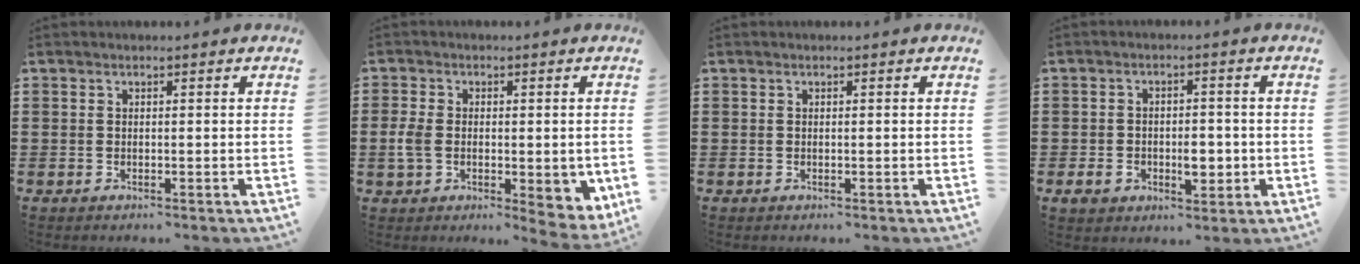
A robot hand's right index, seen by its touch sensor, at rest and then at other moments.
{"total": 5.9, "force": [-0.6, 3.4, 4.8], "torque": [-0.108, 0.002, -0.014]}
{"total": 0.0}
{"total": 5.1, "force": [-1.4, 3.3, 3.6], "torque": [-0.059, 0.005, -0.028]}